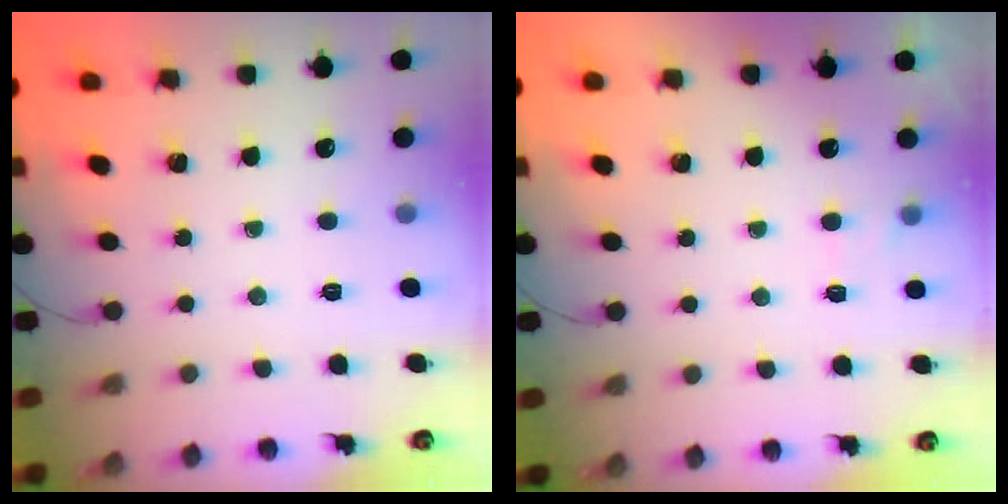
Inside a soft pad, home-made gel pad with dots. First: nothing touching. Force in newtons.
{"total": 1.4, "press": 1.0, "slide": 1.0}